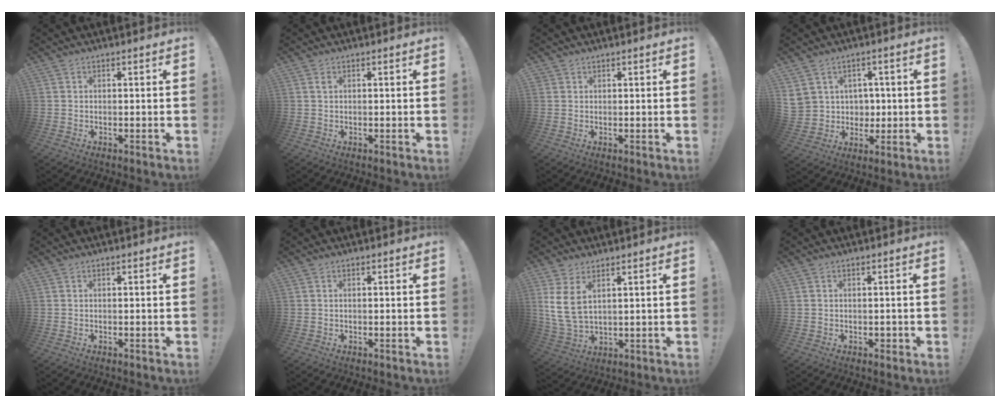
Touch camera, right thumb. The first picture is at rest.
{"total": 0.5, "force": [0.2, 0.2, 0.4], "torque": [-0.007, 0.000, 0.004]}
{"total": 0.8, "force": [0.7, 0.3, 0.0], "torque": [0.000, -0.003, 0.014]}
{"total": 7.8, "force": [3.0, 7.1, 0.9], "torque": [-0.031, -0.017, 0.071]}
{"total": 0.0}
{"total": 0.0}
{"total": 8.1, "force": [3.7, 4.0, 6.0], "torque": [-0.129, -0.021, 0.073]}
{"total": 1.4, "force": [-0.5, 1.2, 0.7], "torque": [-0.009, 0.004, -0.009]}